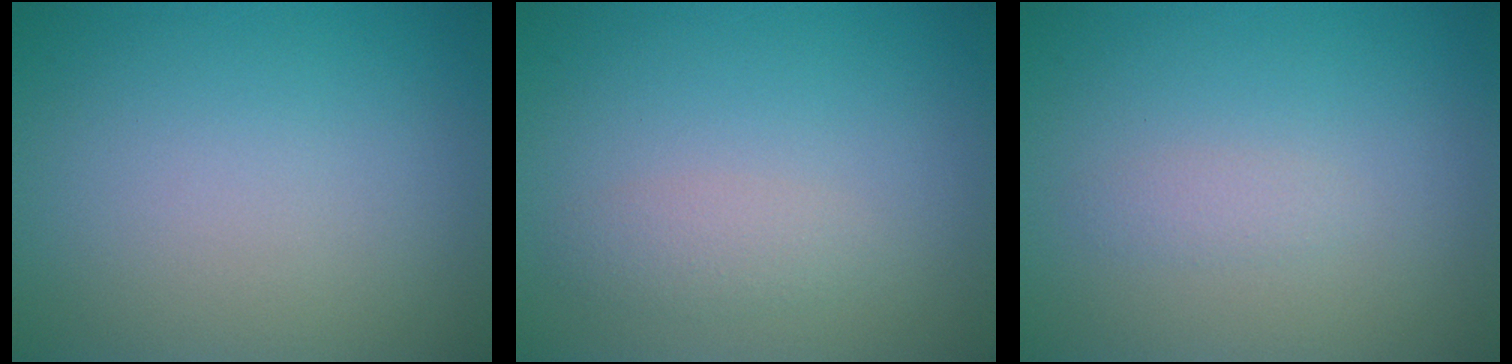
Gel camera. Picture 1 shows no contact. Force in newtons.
{"total": 1.5, "press": 1.5, "slide": 0.1}
{"total": 0.8, "press": 0.8, "slide": 0.0}